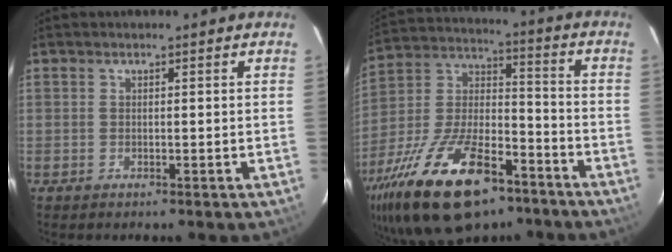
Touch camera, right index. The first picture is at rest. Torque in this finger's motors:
{"motor_torque": [1.45, -0.68, 1.05, 0.21]}